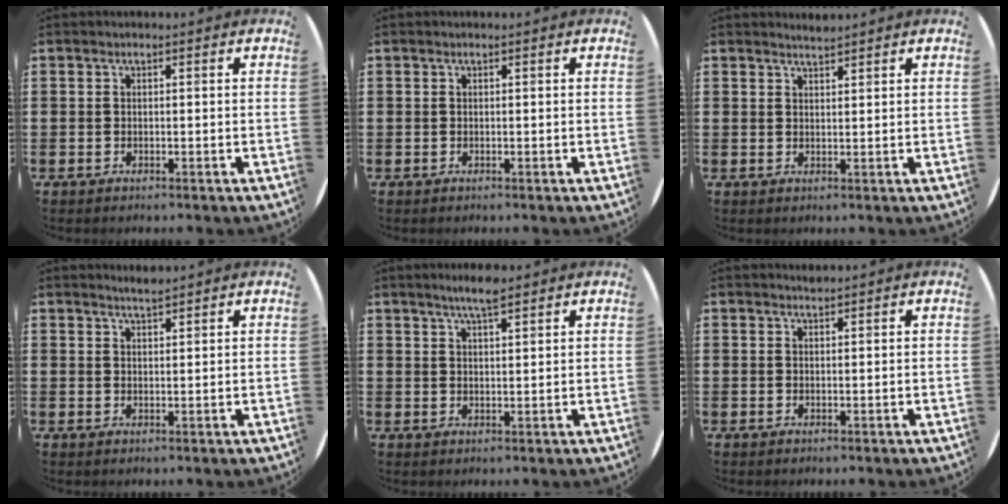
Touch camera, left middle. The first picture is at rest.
{"total": 0.0}
{"total": 1.5, "force": [1.5, -0.1, 0.0], "torque": [0.000, 0.002, 0.029]}
{"total": 2.2, "force": [2.1, 0.0, 0.6], "torque": [-0.012, 0.000, 0.038]}
{"total": 3.9, "force": [3.3, 0.5, 2.1], "torque": [-0.045, -0.002, 0.058]}
{"total": 0.8, "force": [0.8, -0.1, -0.1], "torque": [0.003, 0.001, 0.015]}